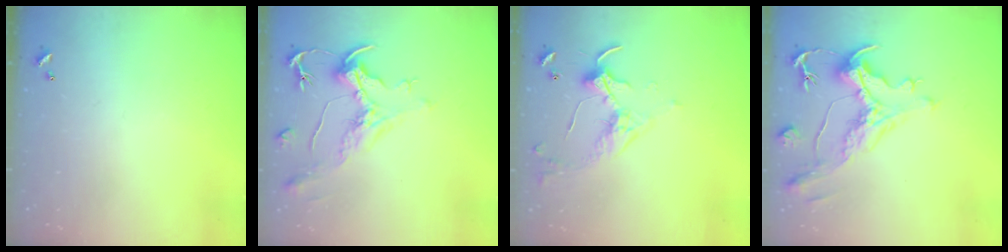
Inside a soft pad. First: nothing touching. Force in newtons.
{"total": 2.0, "press": 1.5, "slide": 1.3}
{"total": 3.4, "press": 3.3, "slide": 0.6}
{"total": 1.9, "press": 0.9, "slide": 1.7}